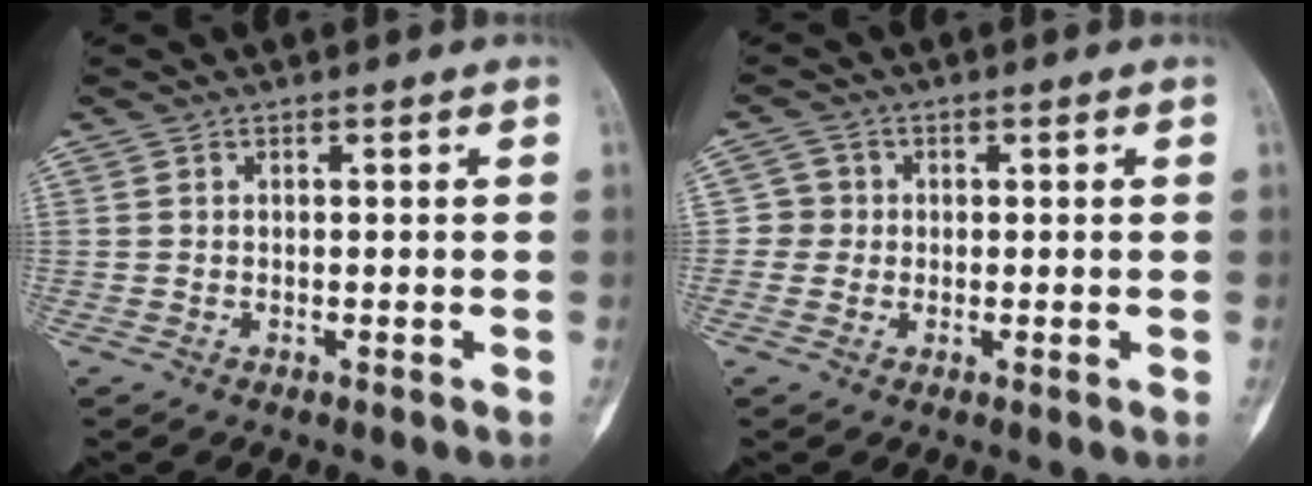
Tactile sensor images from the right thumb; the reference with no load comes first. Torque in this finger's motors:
{"motor_torque": [-0.08, -0.25, -0.11, -0.21, -0.04]}